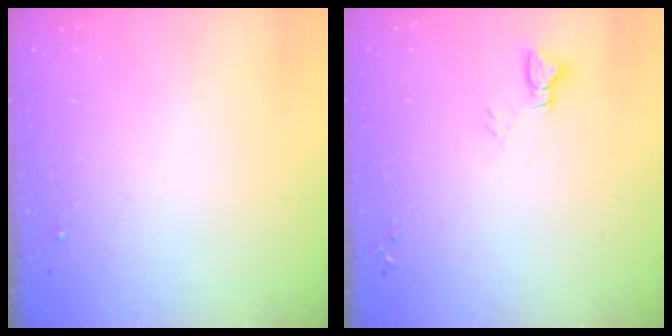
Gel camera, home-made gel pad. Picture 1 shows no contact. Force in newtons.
{"total": 2.8, "press": 2.8, "slide": 0.2}